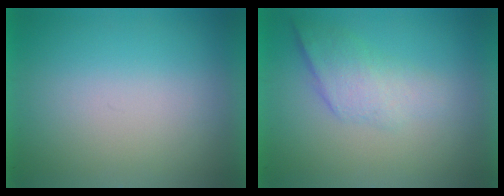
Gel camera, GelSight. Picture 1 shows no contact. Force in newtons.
{"total": 2.2}